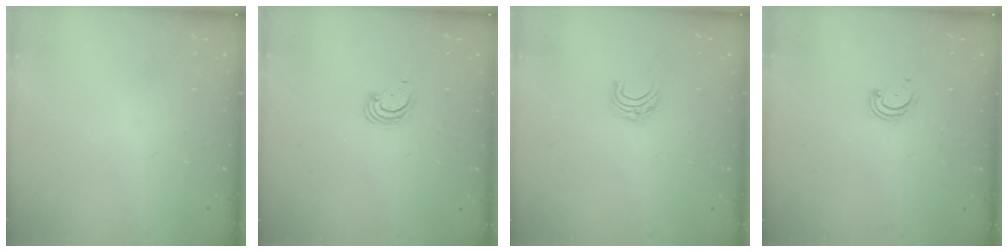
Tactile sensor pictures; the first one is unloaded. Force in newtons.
{"total": 3.0, "press": 3.0, "slide": 0.2}
{"total": 5.6, "press": 5.6, "slide": 0.5}
{"total": 2.8, "press": 2.8, "slide": 0.3}